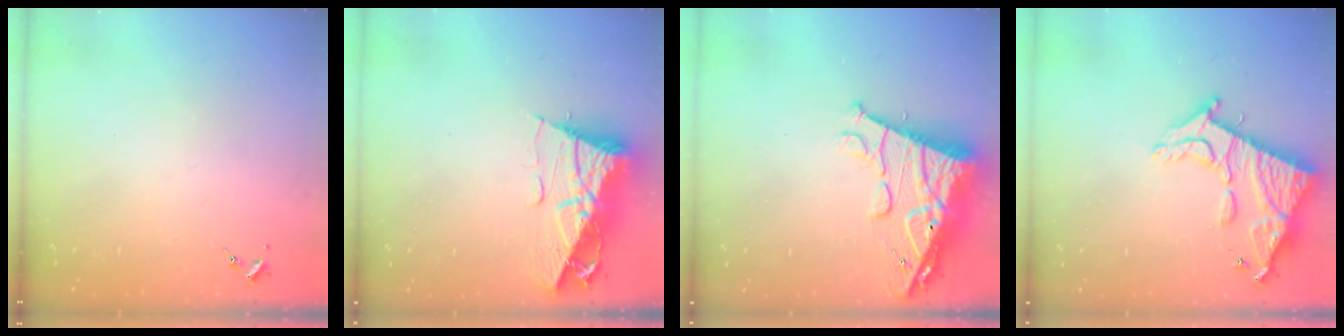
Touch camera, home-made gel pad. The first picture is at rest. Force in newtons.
{"total": 12.1, "press": 12.0, "slide": 1.2}
{"total": 18.3, "press": 18.2, "slide": 1.5}
{"total": 16.7, "press": 16.6, "slide": 1.7}